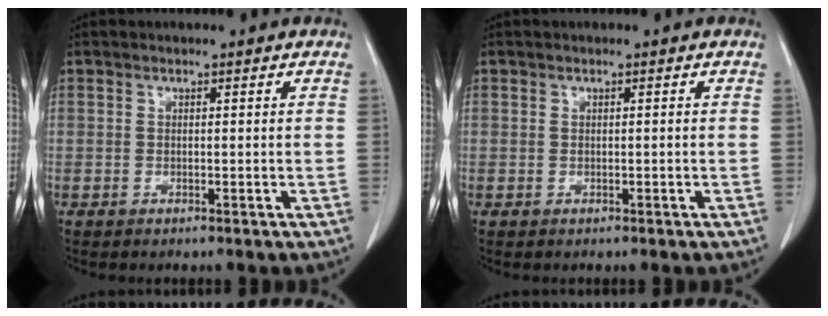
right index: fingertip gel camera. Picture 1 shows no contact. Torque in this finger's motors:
{"motor_torque": [-0.20, 0.21, 0.01, -0.01]}